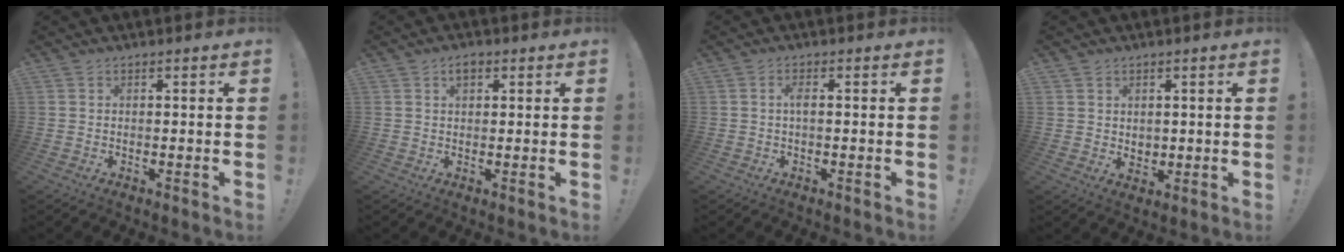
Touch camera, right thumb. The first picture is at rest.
{"total": 2.7, "force": [1.3, 1.5, 1.8], "torque": [-0.028, 0.002, 0.022]}
{"total": 2.0, "force": [-0.2, 0.5, 1.9], "torque": [-0.044, 0.008, -0.005]}
{"total": 3.6, "force": [2.2, 2.8, 0.2], "torque": [0.003, -0.015, 0.041]}